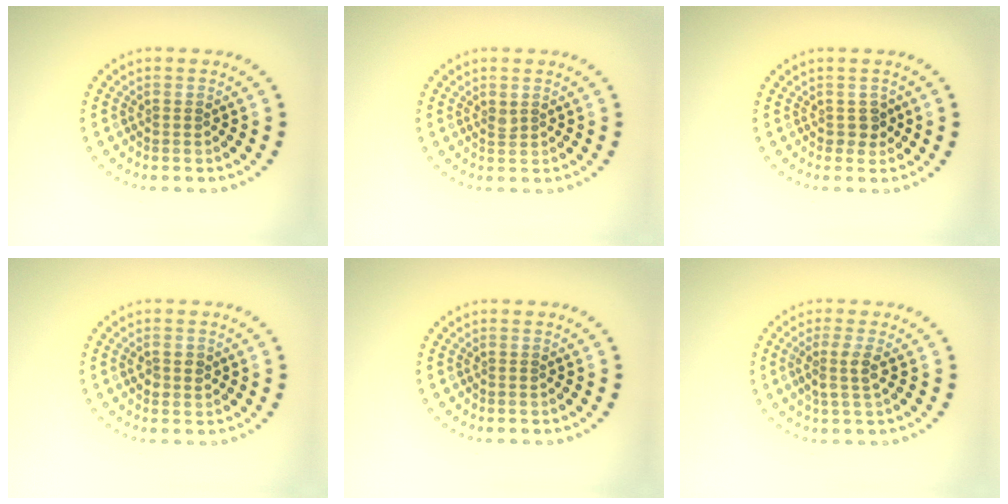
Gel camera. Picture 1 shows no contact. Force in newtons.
{"total": 0.7, "press": 0.6, "slide": 0.5}
{"total": 1.2, "press": 1.1, "slide": 0.5}
{"total": 1.4, "press": 1.4, "slide": 0.2}
{"total": 0.0}
{"total": 2.2, "press": 1.8, "slide": 1.2}